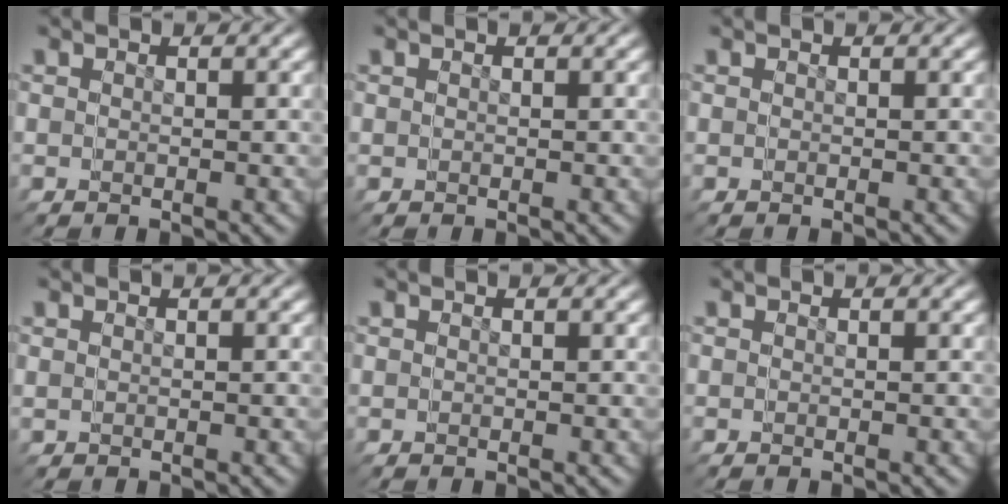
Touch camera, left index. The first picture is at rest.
{"total": 0.0}
{"total": 0.0}
{"total": 1.0, "force": [0.4, 0.9, 0.2], "torque": [-0.007, -0.003, 0.009]}
{"total": 0.0}
{"total": 0.0}